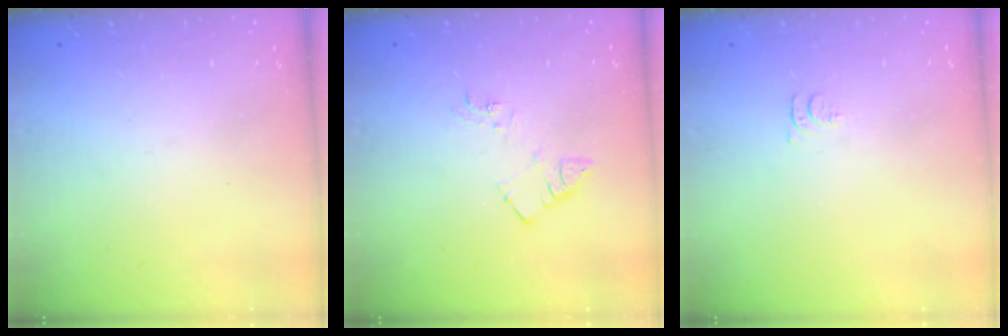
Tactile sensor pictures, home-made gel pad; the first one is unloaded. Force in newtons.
{"total": 7.5, "press": 7.5, "slide": 0.7}
{"total": 4.1, "press": 4.1, "slide": 0.6}